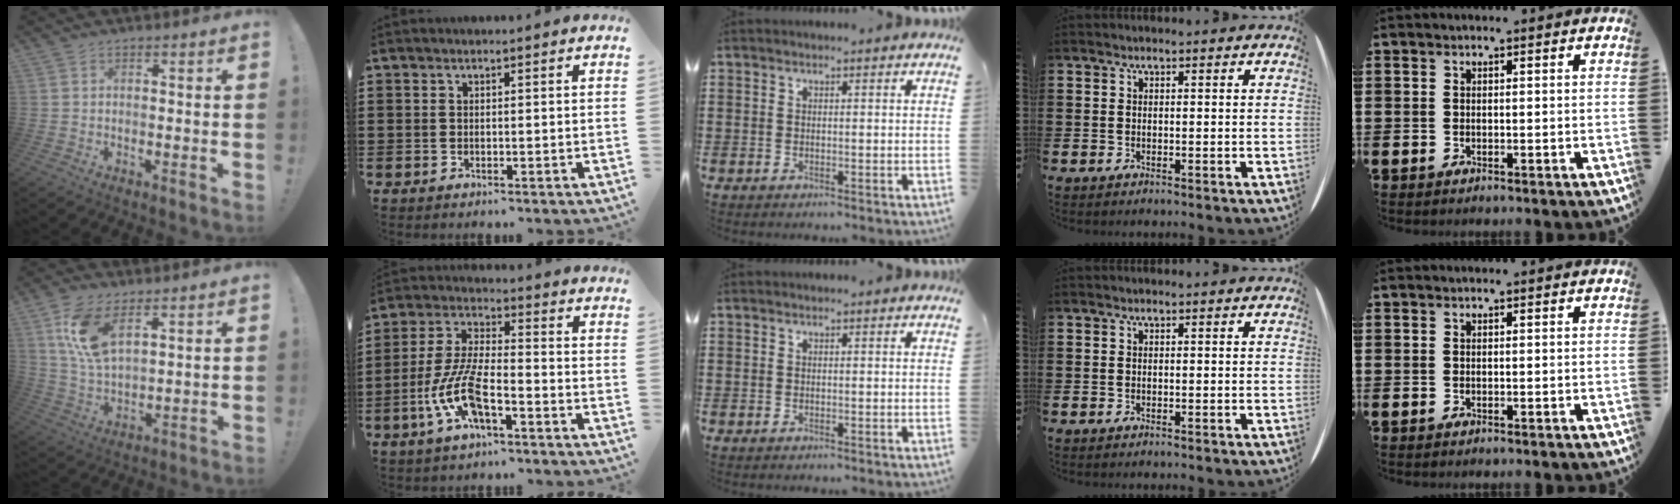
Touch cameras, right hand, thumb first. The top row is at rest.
{"thumb": {"total": 12.1, "force": [6.4, 6.0, 8.4], "torque": [-0.181, -0.020, 0.116]}, "index": {"total": 9.5, "force": [-4.2, 3.0, 8.0], "torque": [-0.194, -0.011, -0.084]}}